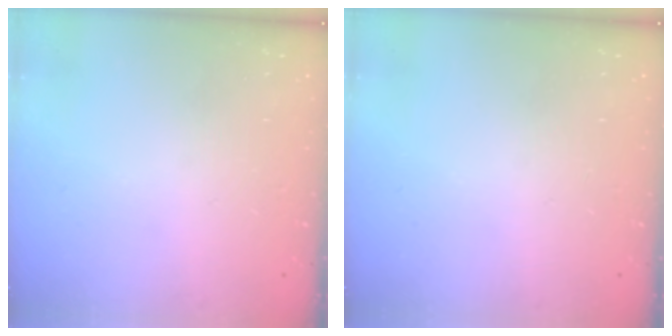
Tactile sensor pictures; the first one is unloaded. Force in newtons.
{"total": 0.0}